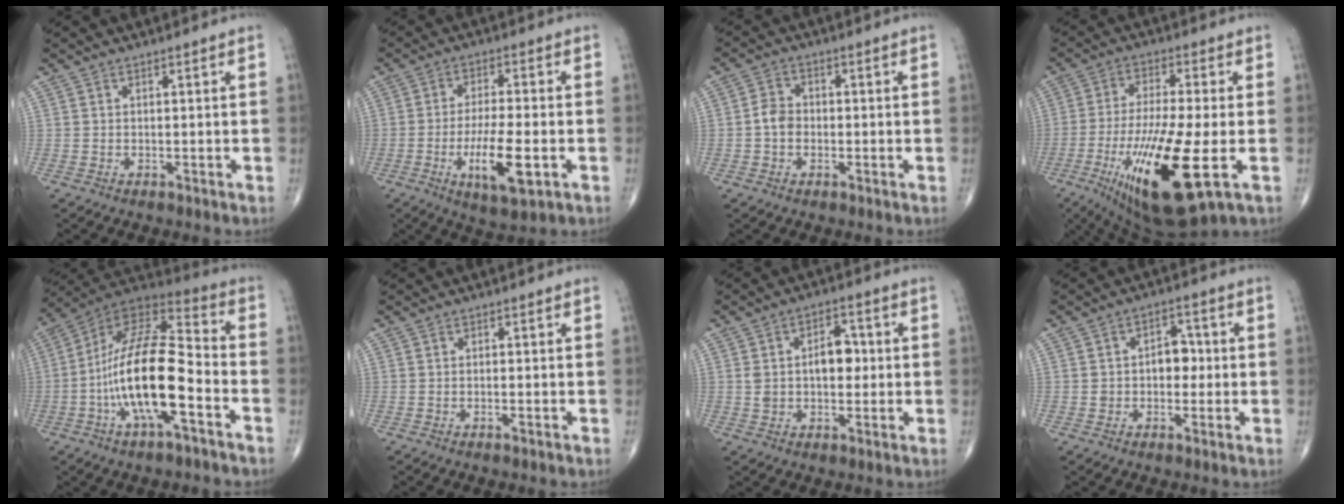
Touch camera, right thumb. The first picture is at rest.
{"total": 10.7, "force": [-3.3, 3.1, 9.7], "torque": [-0.174, -0.002, -0.054]}
{"total": 3.9, "force": [-0.7, 3.1, 2.2], "torque": [-0.031, 0.015, -0.020]}
{"total": 20.0, "force": [-5.8, 4.7, 18.5], "torque": [-0.374, -0.025, -0.088]}
{"total": 19.7, "force": [-6.0, 6.9, 17.5], "torque": [-0.322, 0.059, -0.106]}
{"total": 0.6, "force": [-0.4, 0.0, 0.5], "torque": [-0.010, 0.004, -0.004]}
{"total": 7.8, "force": [0.6, 4.8, 6.0], "torque": [-0.080, 0.020, 0.008]}
{"total": 5.3, "force": [0.0, 3.9, 3.6], "torque": [-0.027, 0.019, -0.006]}